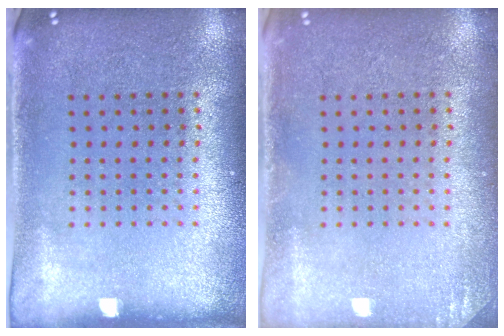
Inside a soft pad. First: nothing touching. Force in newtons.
{"total": 1.1, "press": 1.1, "slide": 0.1}